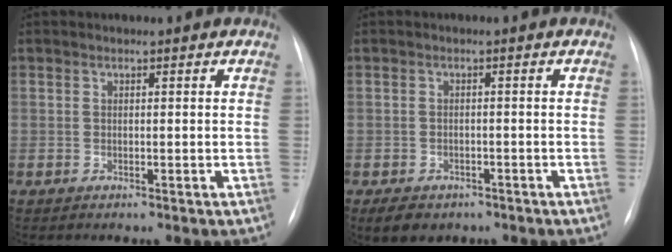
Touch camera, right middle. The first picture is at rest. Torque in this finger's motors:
{"motor_torque": [0.40, -0.34, 0.02, 0.02]}